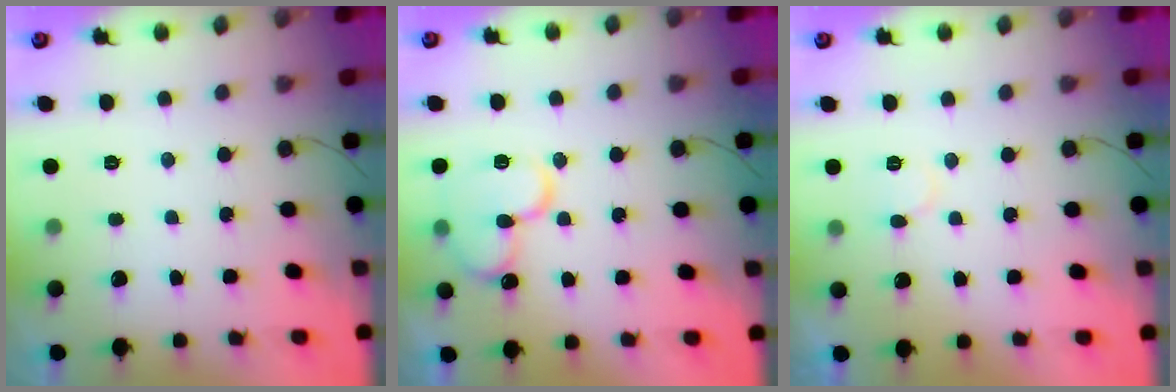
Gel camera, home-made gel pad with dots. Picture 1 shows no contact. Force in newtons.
{"total": 13.8, "press": 13.7, "slide": 1.8}
{"total": 6.0, "press": 6.0, "slide": 0.7}